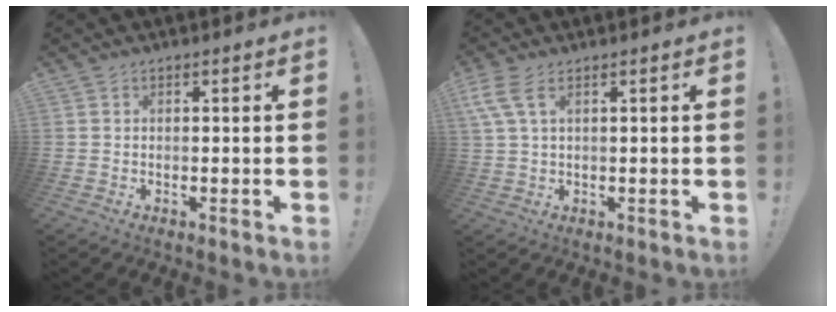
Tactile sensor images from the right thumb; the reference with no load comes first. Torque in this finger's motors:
{"motor_torque": [0.62, 0.63, 0.29, -0.37, 0.07]}